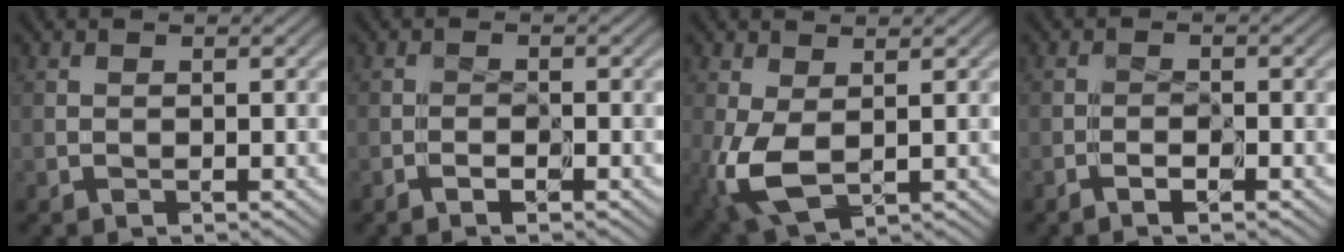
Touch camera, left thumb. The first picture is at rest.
{"total": 0.9, "force": [-0.8, -0.2, 0.4], "torque": [-0.009, 0.001, -0.015]}
{"total": 4.7, "force": [-0.2, 2.6, 3.9], "torque": [-0.115, -0.012, 0.001]}
{"total": 1.2, "force": [-1.0, -0.2, 0.6], "torque": [-0.015, 0.002, -0.019]}